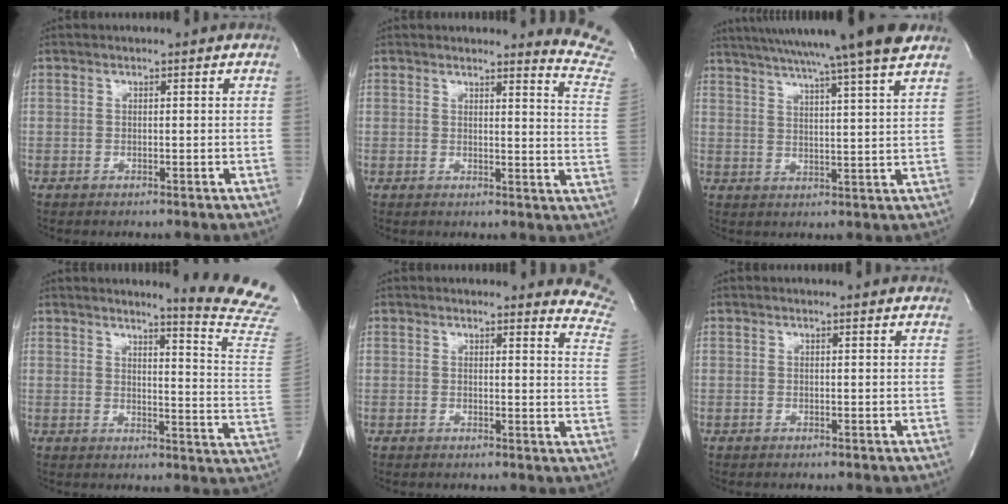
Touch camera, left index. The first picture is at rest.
{"total": 9.1, "force": [9.0, -1.1, 0.0], "torque": [0.006, -0.133, 0.067]}
{"total": 19.3, "force": [16.2, -1.1, 10.4], "torque": [-0.182, -0.008, 0.222]}
{"total": 14.0, "force": [13.2, -2.5, 4.1], "torque": [-0.057, -0.149, 0.134]}
{"total": 10.5, "force": [10.5, 0.9, 0.9], "torque": [0.025, -0.097, 0.069]}
{"total": 2.6, "force": [2.5, 0.5, 0.6], "torque": [-0.015, 0.005, 0.018]}